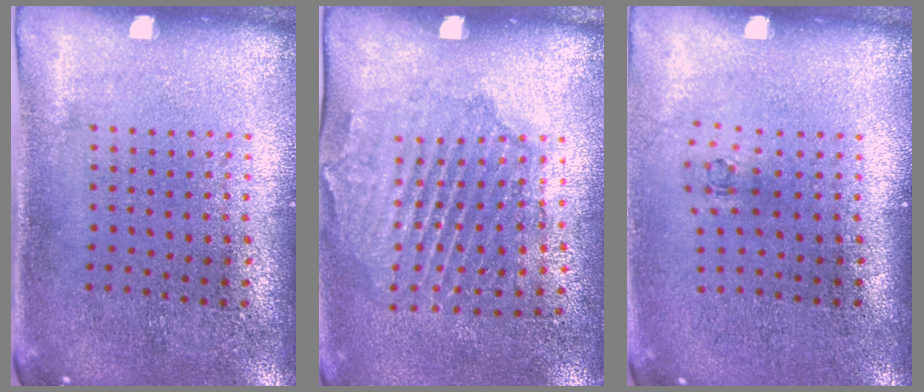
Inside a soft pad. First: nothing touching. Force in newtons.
{"total": 1.7, "press": 1.5, "slide": 0.8}
{"total": 0.6, "press": 0.3, "slide": 0.5}